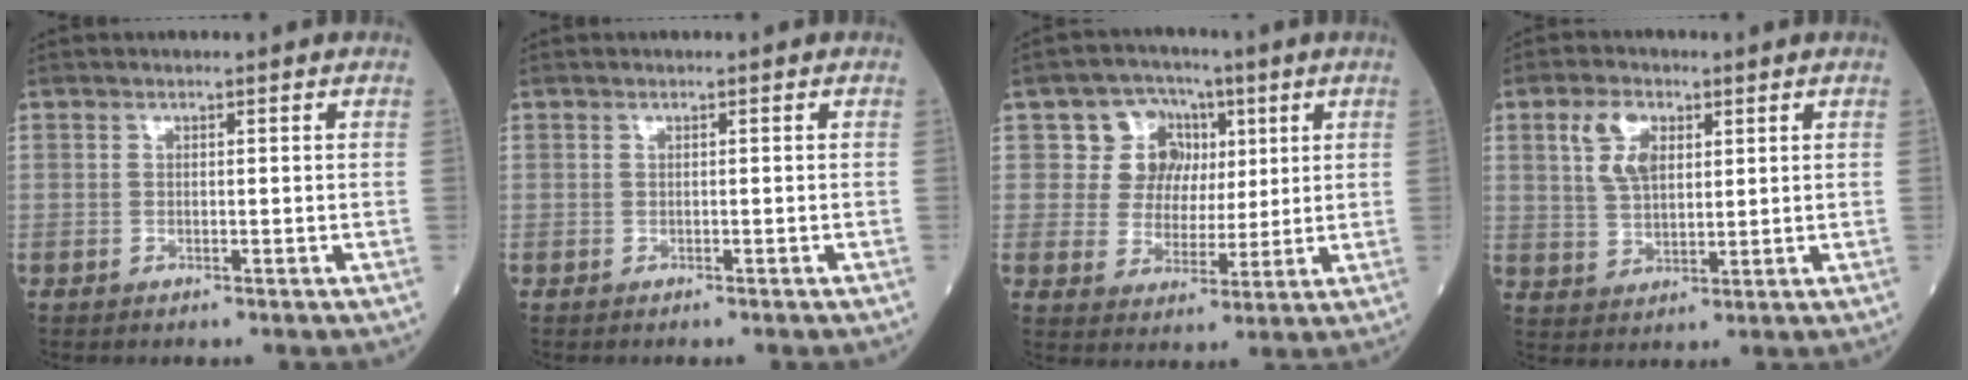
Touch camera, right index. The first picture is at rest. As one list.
[{"total": 1.0, "force": [-0.9, 0.0, 0.4], "torque": [-0.002, 0.003, -0.012]}, {"total": 8.3, "force": [2.9, 7.5, 2.2], "torque": [-0.030, 0.027, 0.052]}, {"total": 6.4, "force": [2.6, 3.5, 4.6], "torque": [-0.100, 0.011, 0.053]}]